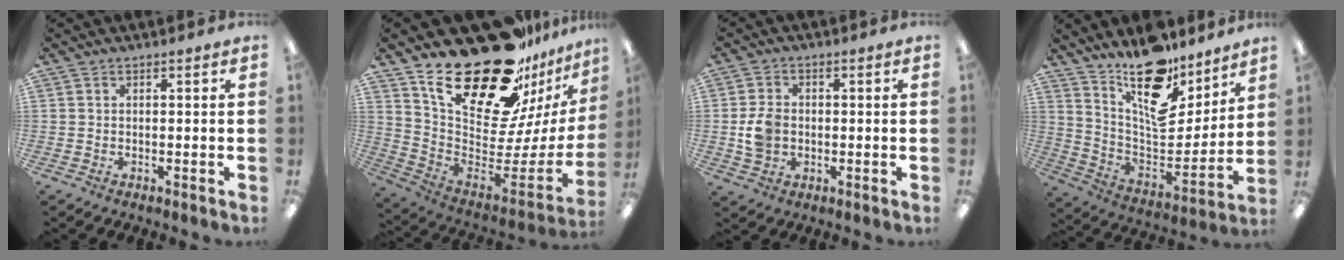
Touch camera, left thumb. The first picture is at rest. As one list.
[{"total": 29.0, "force": [20.1, 12.8, 16.5], "torque": [-0.266, -0.144, 0.369]}, {"total": 6.4, "force": [-0.4, 5.1, 3.8], "torque": [-0.068, 0.002, -0.009]}, {"total": 18.1, "force": [13.4, 7.8, 9.3], "torque": [-0.147, -0.116, 0.238]}]